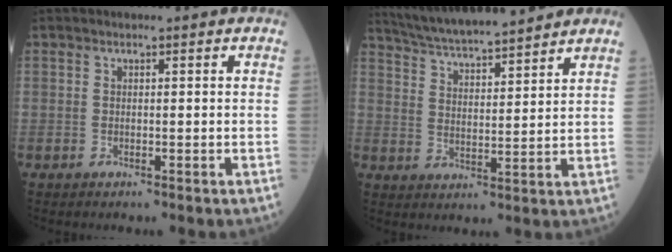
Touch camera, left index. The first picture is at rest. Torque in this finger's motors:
{"motor_torque": [0.11, -0.56, 0.27, 0.08]}